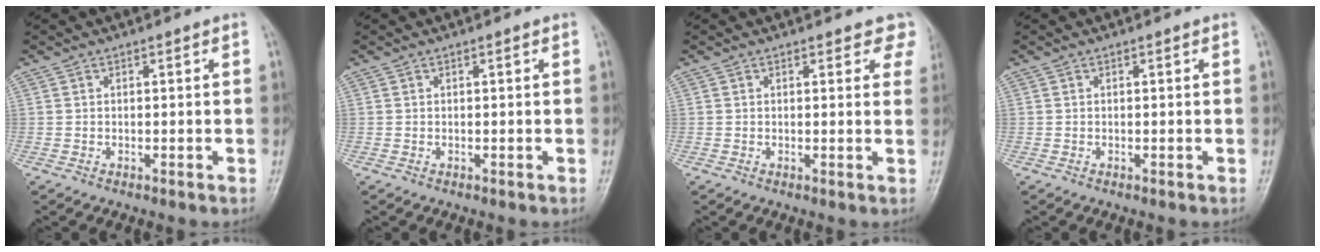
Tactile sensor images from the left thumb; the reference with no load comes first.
{"total": 0.0}
{"total": 4.5, "force": [3.5, 2.1, 1.9], "torque": [0.013, -0.012, 0.025]}
{"total": 0.0}